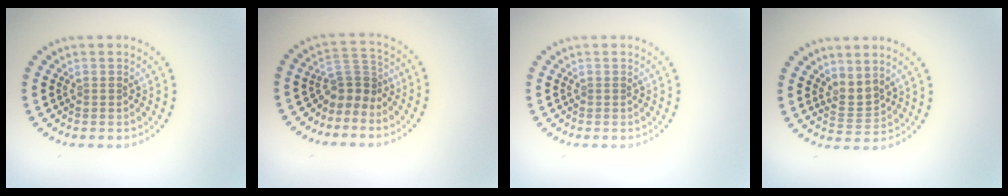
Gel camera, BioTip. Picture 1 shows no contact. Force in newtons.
{"total": 2.8, "press": 1.8, "slide": 2.2}
{"total": 0.0}
{"total": 2.0, "press": 1.4, "slide": 1.3}